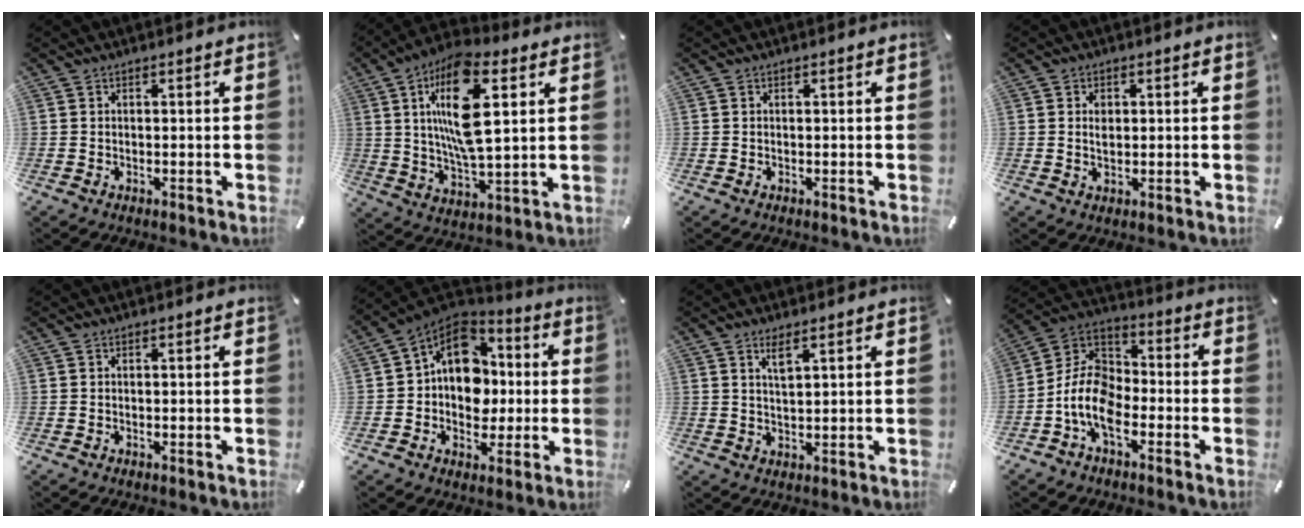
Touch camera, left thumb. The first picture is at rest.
{"total": 18.1, "force": [5.9, 7.1, 15.6], "torque": [-0.305, -0.007, 0.093]}
{"total": 0.0}
{"total": 2.6, "force": [0.5, 1.8, 1.7], "torque": [-0.022, 0.000, 0.004]}
{"total": 0.0}
{"total": 13.4, "force": [1.1, 11.0, 7.6], "torque": [-0.118, -0.004, 0.025]}
{"total": 3.4, "force": [2.1, 0.8, 2.5], "torque": [-0.055, 0.001, 0.038]}
{"total": 11.3, "force": [-6.1, 6.7, 6.8], "torque": [-0.158, 0.012, -0.121]}